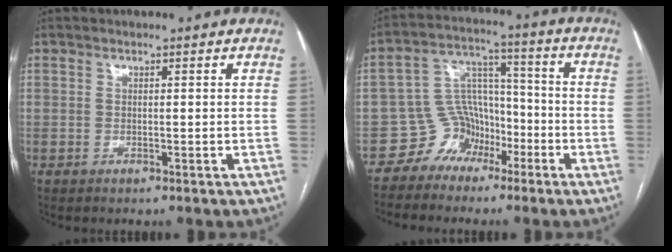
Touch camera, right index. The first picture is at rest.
{"total": 7.4, "force": [-4.6, 5.7, 0.9], "torque": [-0.010, 0.040, -0.076]}